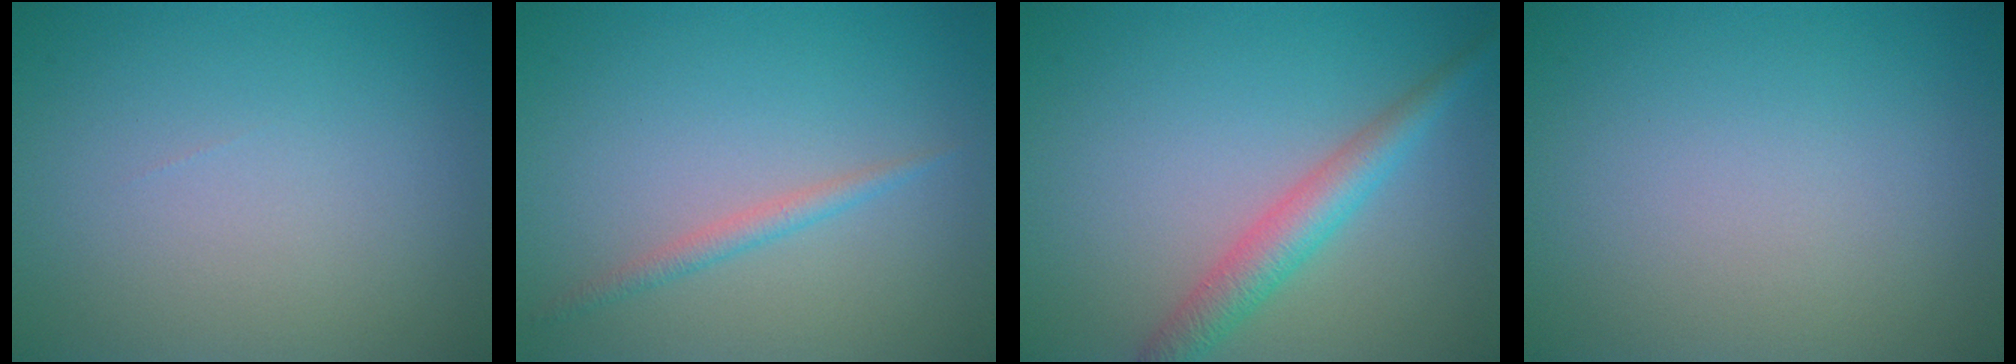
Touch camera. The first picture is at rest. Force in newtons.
{"total": 1.3, "press": 1.3, "slide": 0.0}
{"total": 3.5, "press": 3.5, "slide": 0.0}
{"total": 0.0}